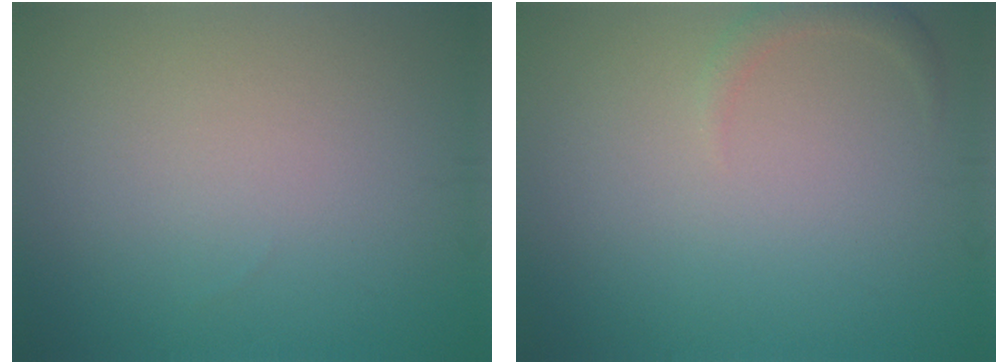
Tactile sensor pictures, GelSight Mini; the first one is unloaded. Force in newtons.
{"total": 1.3, "press": 1.2, "slide": 0.2}